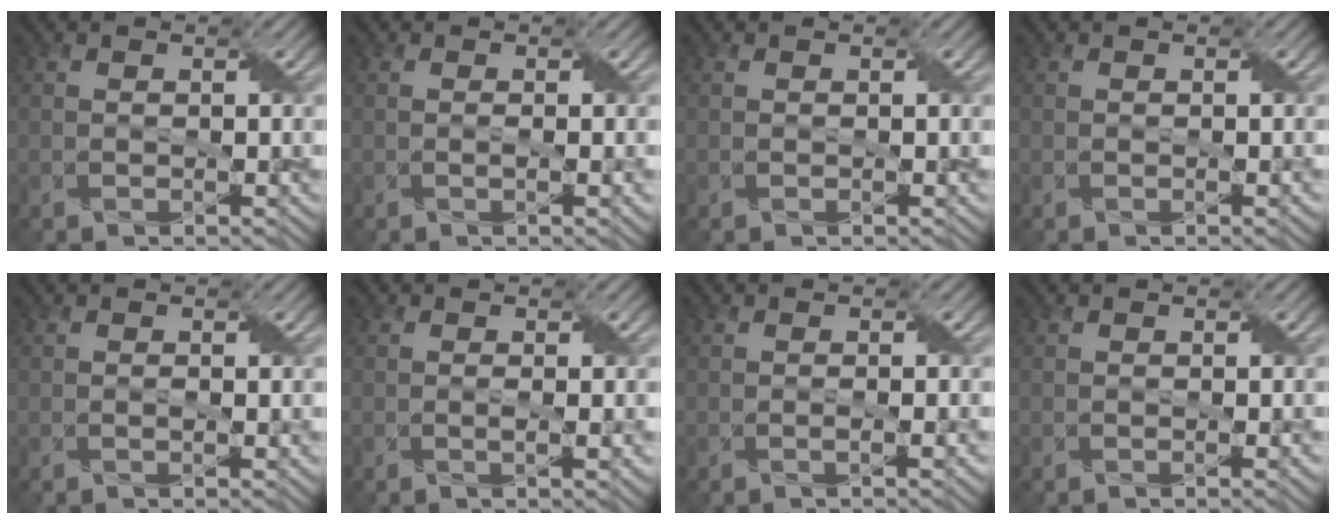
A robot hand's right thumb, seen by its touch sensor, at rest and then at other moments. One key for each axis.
{"total": 1.2, "fx": 0.0, "fy": 0.1, "fz": 1.2, "tx": -0.021, "ty": 0.001, "tz": -0.001}
{"total": 0.0}
{"total": 0.6, "fx": -0.1, "fy": 0.0, "fz": 0.6, "tx": -0.009, "ty": 0.000, "tz": -0.001}
{"total": 0.6, "fx": 0.0, "fy": 0.2, "fz": 0.6, "tx": -0.011, "ty": -0.001, "tz": 0.000}
{"total": 1.5, "fx": 0.0, "fy": 0.1, "fz": 1.5, "tx": -0.029, "ty": 0.002, "tz": -0.001}
{"total": 1.0, "fx": -0.2, "fy": 0.0, "fz": 0.9, "tx": -0.018, "ty": 0.003, "tz": -0.003}
{"total": 0.9, "fx": -0.1, "fy": 0.0, "fz": 0.9, "tx": -0.014, "ty": 0.000, "tz": -0.002}